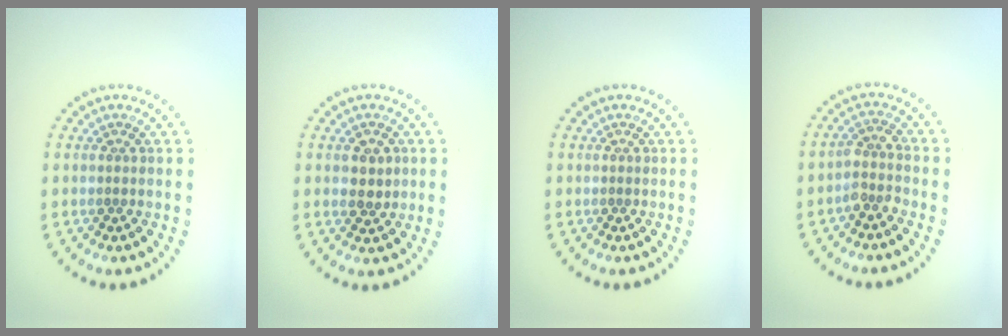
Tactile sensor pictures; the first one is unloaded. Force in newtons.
{"total": 1.9, "press": 1.7, "slide": 0.6}
{"total": 0.0}
{"total": 2.1, "press": 1.7, "slide": 1.3}